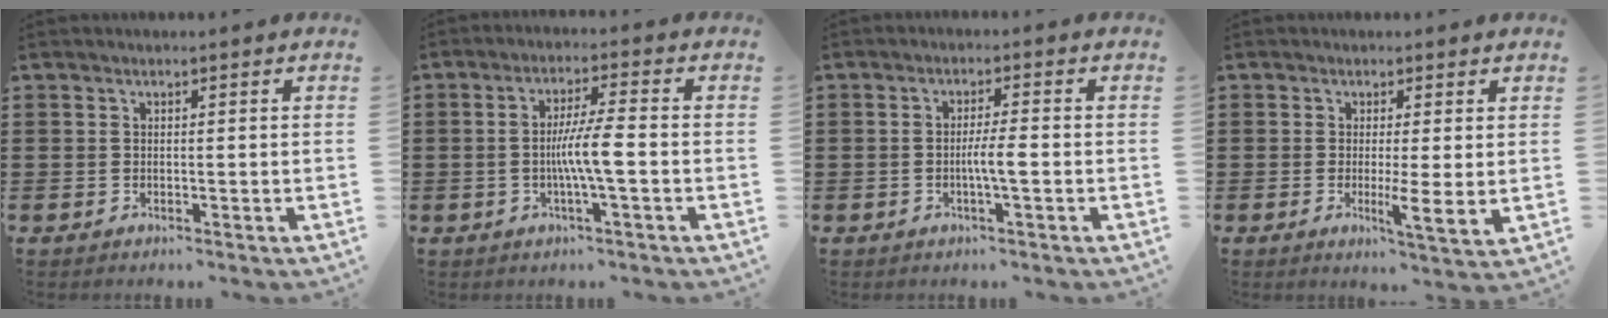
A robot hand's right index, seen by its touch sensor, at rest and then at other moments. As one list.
[{"total": 6.3, "force": [-1.0, 0.2, 6.2], "torque": [-0.117, -0.005, -0.024]}, {"total": 3.5, "force": [-0.8, 0.1, 3.4], "torque": [-0.069, -0.006, -0.018]}, {"total": 4.1, "force": [0.2, 0.4, 4.1], "torque": [-0.069, -0.008, 0.000]}]